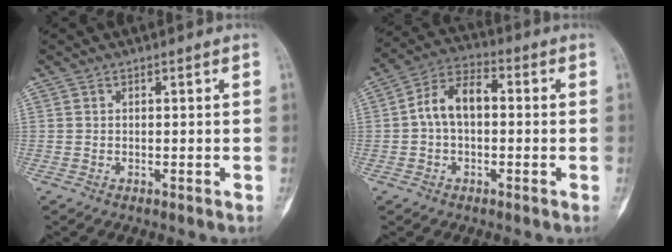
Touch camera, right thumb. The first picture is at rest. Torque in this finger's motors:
{"motor_torque": [-0.13, 0.62, -0.04, 0.11, 0.05]}